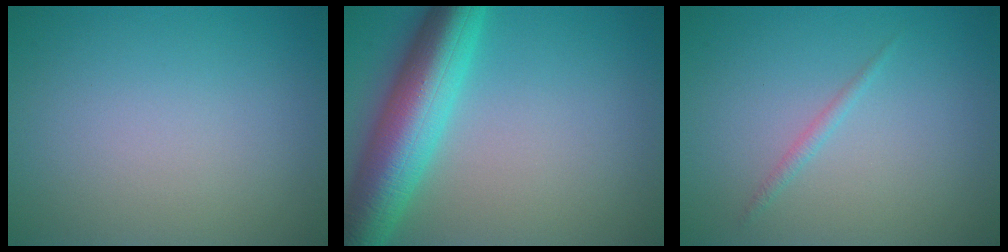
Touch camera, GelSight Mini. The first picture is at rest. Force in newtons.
{"total": 9.3, "press": 9.3, "slide": 0.2}
{"total": 0.8, "press": 0.8, "slide": 0.1}